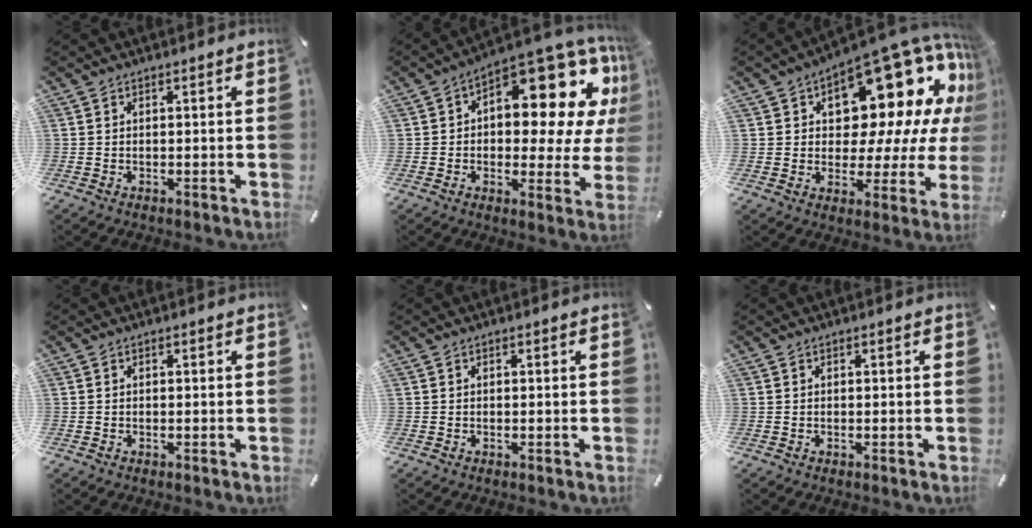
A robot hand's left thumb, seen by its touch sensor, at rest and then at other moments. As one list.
[{"total": 16.8, "force": [8.3, 8.2, 12.2], "torque": [-0.139, -0.086, 0.129]}, {"total": 22.2, "force": [11.0, 12.3, 14.8], "torque": [-0.176, -0.091, 0.184]}, {"total": 0.0}, {"total": 0.0}, {"total": 0.0}]